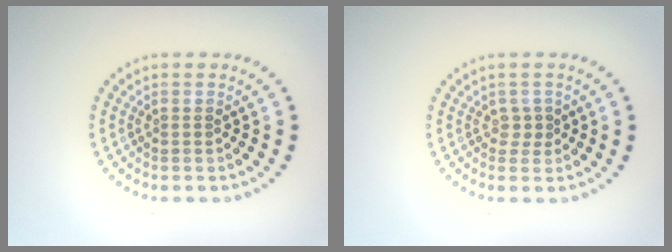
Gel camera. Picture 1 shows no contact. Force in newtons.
{"total": 0.9, "press": 0.8, "slide": 0.5}